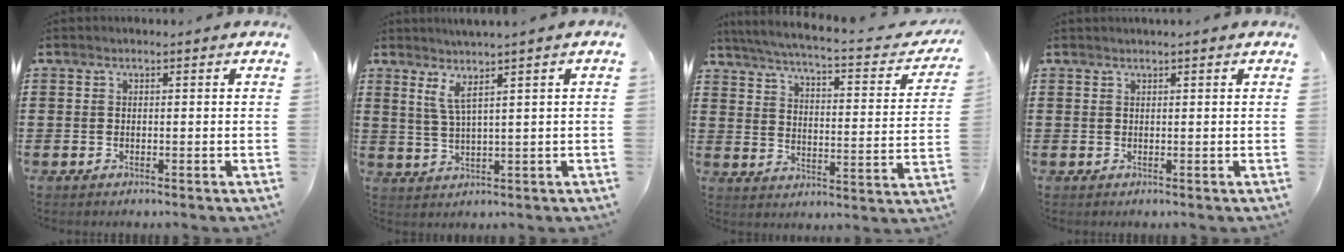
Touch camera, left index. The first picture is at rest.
{"total": 3.6, "force": [1.7, -0.3, 3.2], "torque": [-0.075, -0.007, 0.025]}
{"total": 4.3, "force": [3.5, -0.3, 2.4], "torque": [-0.066, -0.034, 0.049]}
{"total": 0.7, "force": [0.5, -0.1, 0.4], "torque": [-0.007, -0.003, 0.011]}